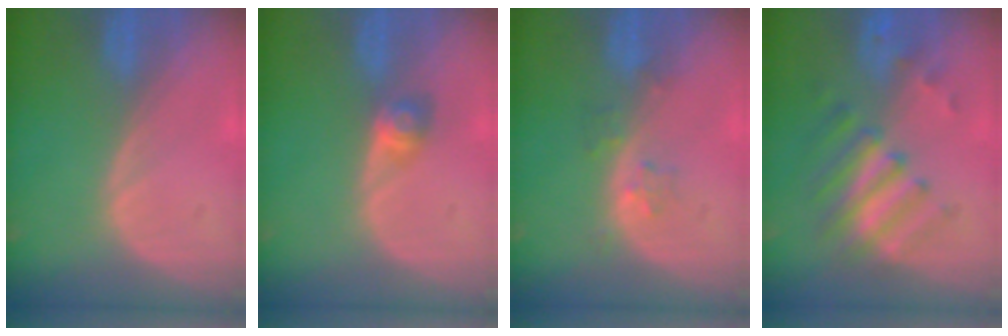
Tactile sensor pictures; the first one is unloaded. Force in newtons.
{"total": 2.8, "press": 2.6, "slide": 1.2}
{"total": 2.3, "press": 2.2, "slide": 0.3}
{"total": 7.9, "press": 7.1, "slide": 3.5}